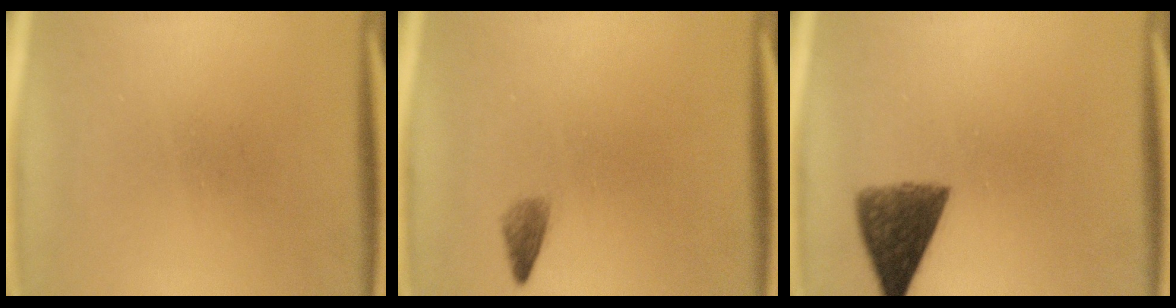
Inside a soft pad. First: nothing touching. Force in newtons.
{"total": 1.5}
{"total": 7.3}